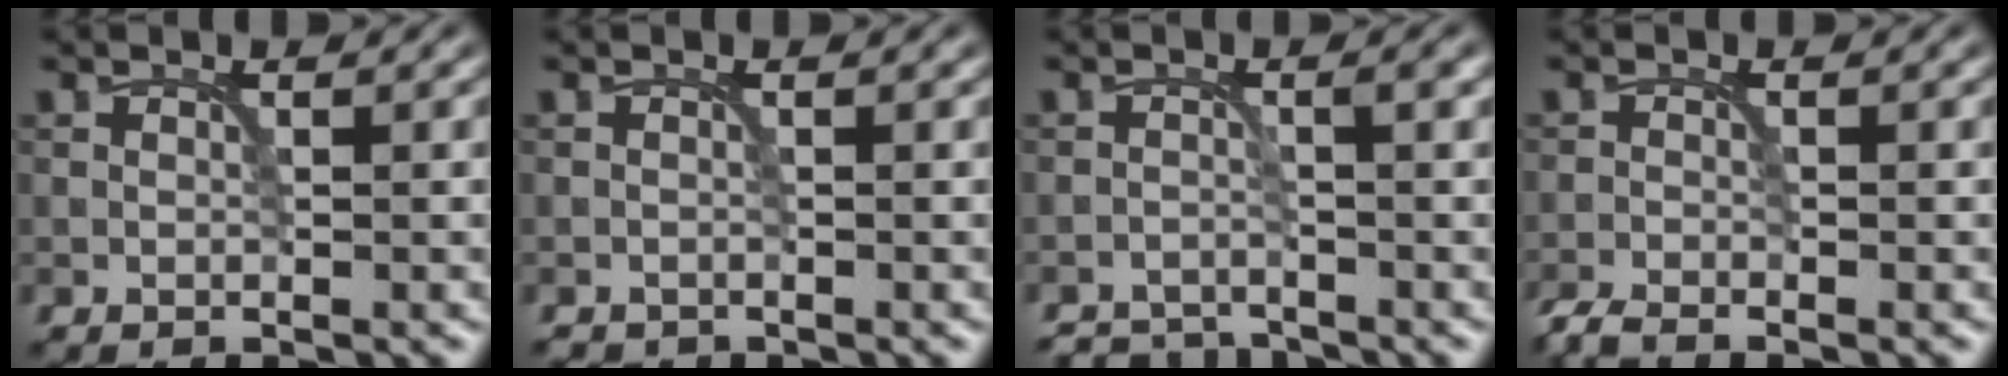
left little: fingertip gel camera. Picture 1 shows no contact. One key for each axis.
{"total": 0.8, "fx": -0.7, "fy": 0.1, "fz": -0.1, "tx": 0.004, "ty": -0.007, "tz": -0.012}
{"total": 3.2, "fx": -3.0, "fy": 0.6, "fz": 0.9, "tx": -0.010, "ty": -0.003, "tz": -0.059}
{"total": 2.1, "fx": -1.9, "fy": 0.2, "fz": 0.8, "tx": -0.017, "ty": -0.009, "tz": -0.045}